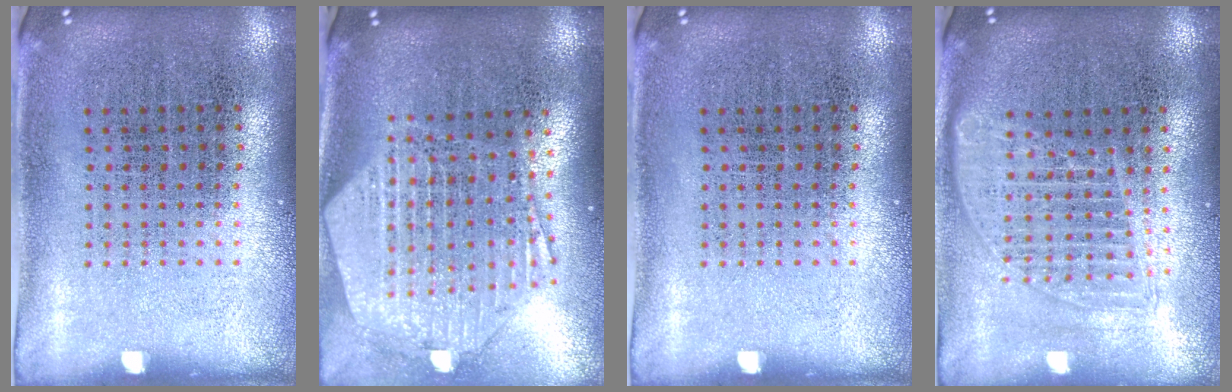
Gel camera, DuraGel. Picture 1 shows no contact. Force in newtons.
{"total": 2.8, "press": 2.2, "slide": 1.7}
{"total": 0.0}
{"total": 1.6, "press": 1.4, "slide": 0.8}